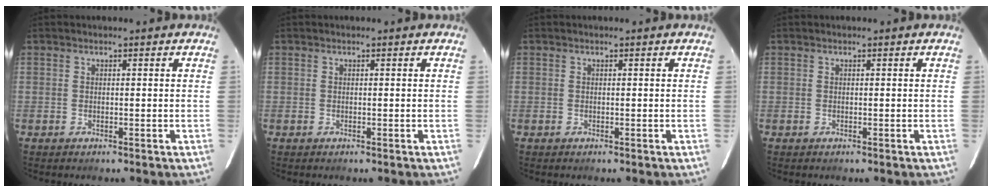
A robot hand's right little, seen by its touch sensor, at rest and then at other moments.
{"total": 0.0}
{"total": 0.0}
{"total": 0.0}